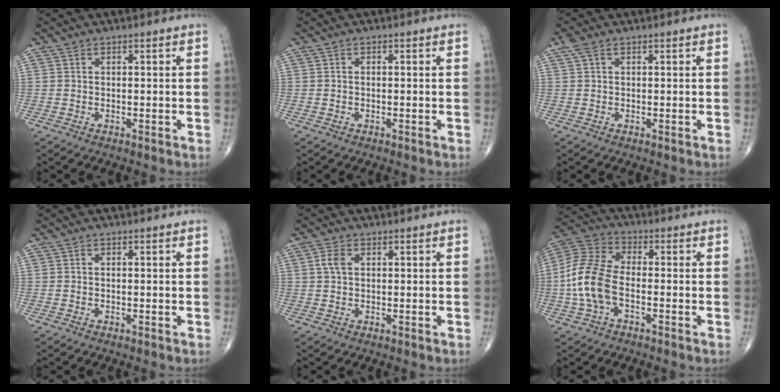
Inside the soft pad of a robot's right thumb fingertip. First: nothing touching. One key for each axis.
{"total": 0.0}
{"total": 1.7, "fx": 0.9, "fy": 0.7, "fz": 1.2, "tx": -0.036, "ty": 0.015, "tz": 0.021}
{"total": 0.0}
{"total": 2.7, "fx": 0.7, "fy": 1.7, "fz": 2.0, "tx": -0.046, "ty": 0.007, "tz": 0.012}
{"total": 11.9, "fx": -2.5, "fy": 6.6, "fz": 9.5, "tx": -0.212, "ty": 0.029, "tz": -0.056}